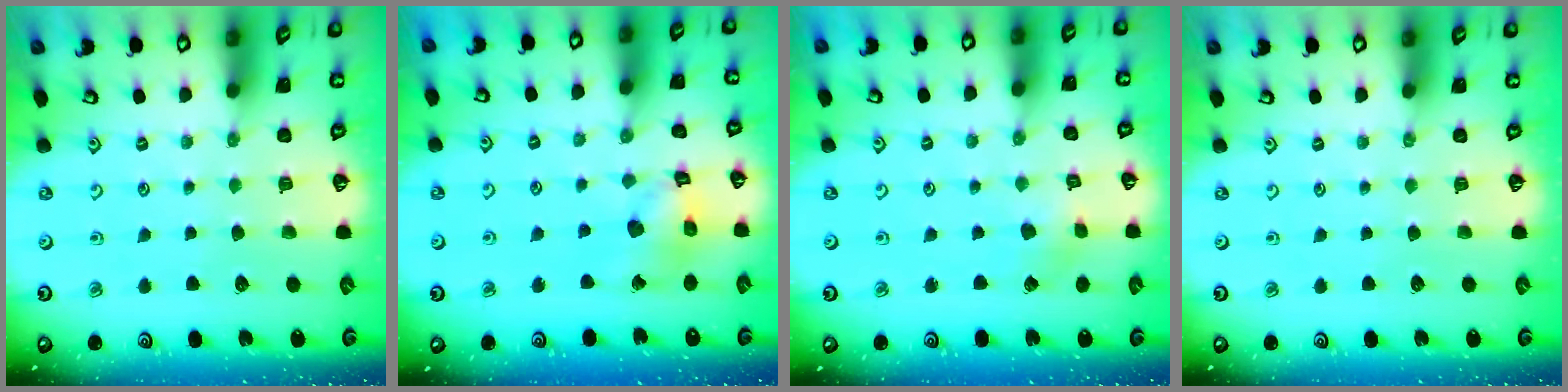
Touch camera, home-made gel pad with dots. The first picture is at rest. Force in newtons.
{"total": 12.3, "press": 12.2, "slide": 1.5}
{"total": 1.7, "press": 1.7, "slide": 0.3}
{"total": 0.0}